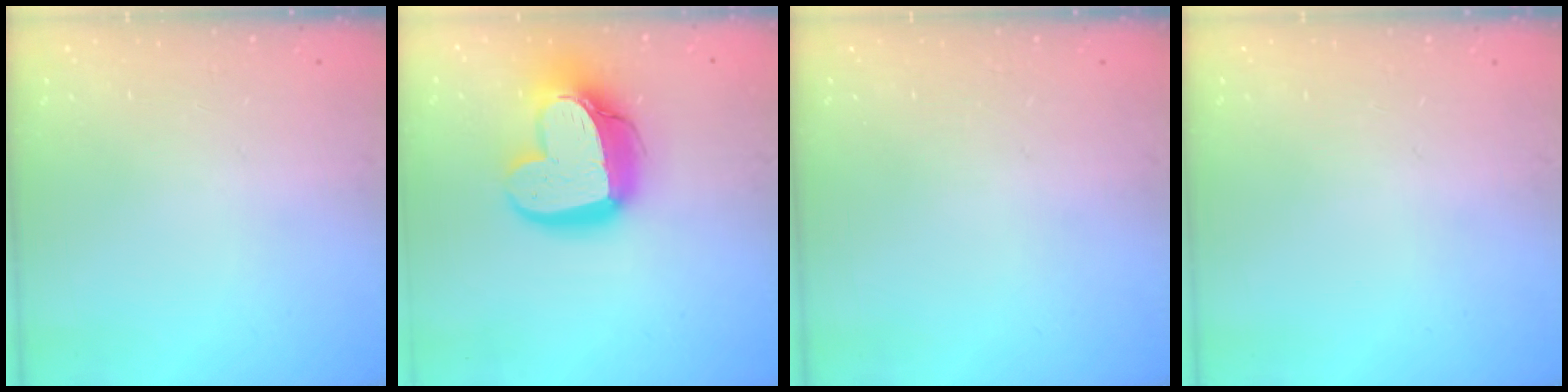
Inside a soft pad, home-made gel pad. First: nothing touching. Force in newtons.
{"total": 18.9, "press": 18.8, "slide": 1.6}
{"total": 0.0}
{"total": 0.0}